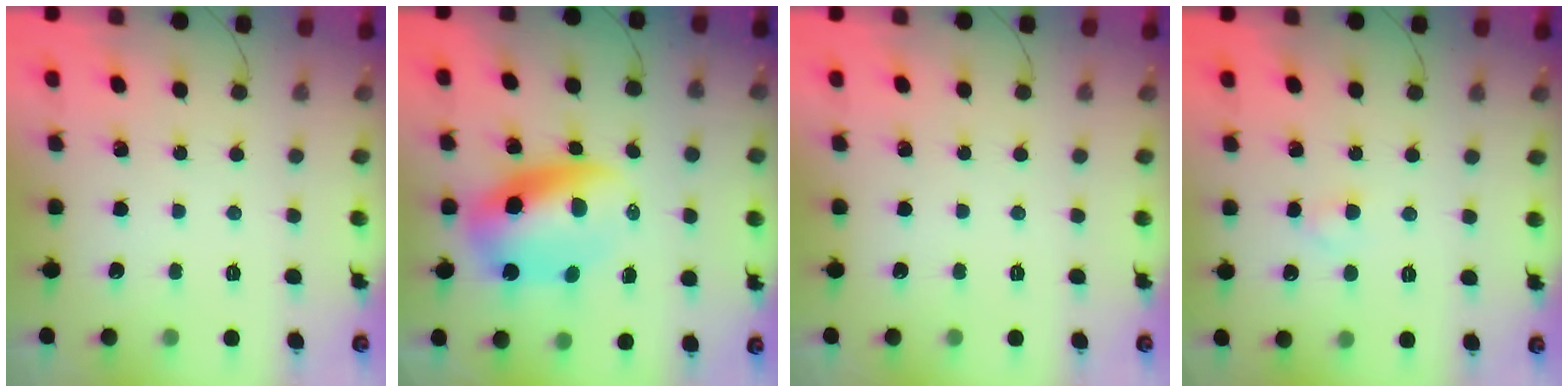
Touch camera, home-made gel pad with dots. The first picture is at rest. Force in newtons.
{"total": 12.2, "press": 11.7, "slide": 3.4}
{"total": 0.0}
{"total": 2.1, "press": 1.8, "slide": 1.0}